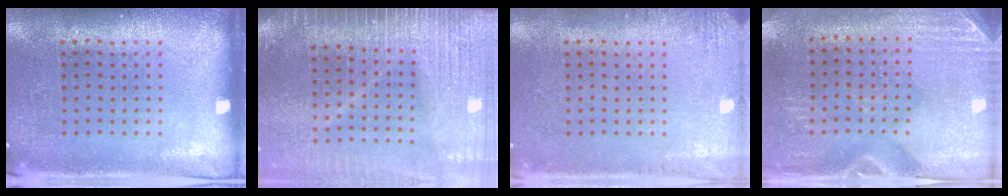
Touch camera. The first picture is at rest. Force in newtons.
{"total": 3.8, "press": 3.3, "slide": 1.9}
{"total": 1.5, "press": 1.5, "slide": 0.2}
{"total": 3.0, "press": 2.6, "slide": 1.4}